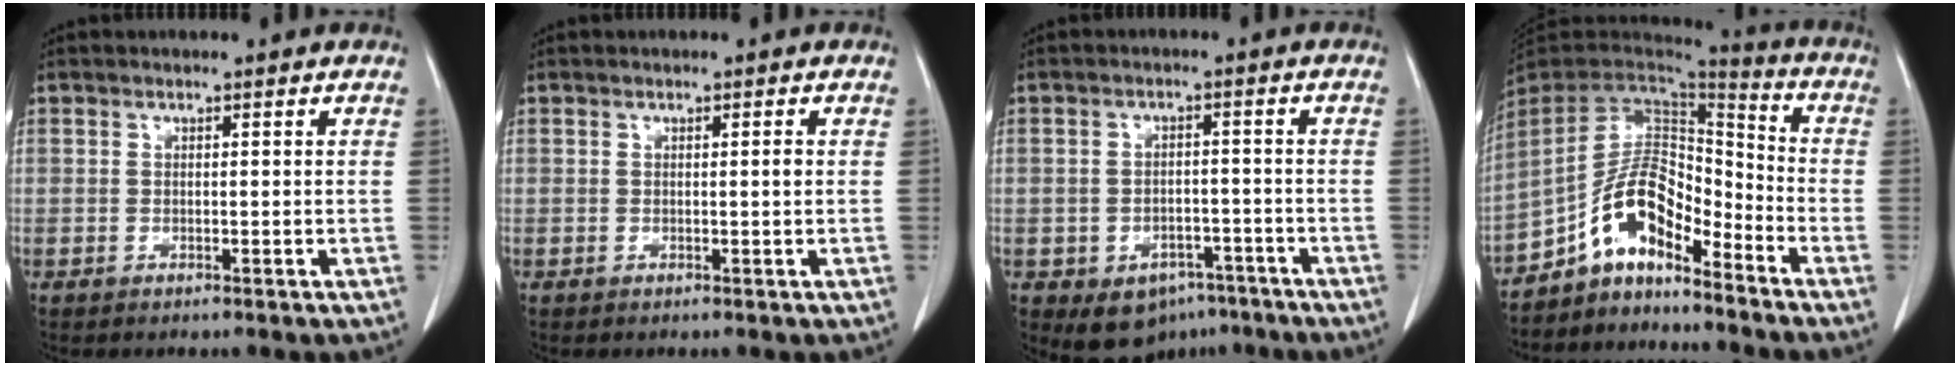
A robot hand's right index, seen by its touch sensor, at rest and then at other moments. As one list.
[{"total": 0.7, "force": [0.1, 0.0, 0.7], "torque": [-0.012, -0.001, 0.001]}, {"total": 7.8, "force": [-4.9, 5.3, 3.1], "torque": [-0.039, 0.012, -0.060]}, {"total": 10.7, "force": [-7.7, 3.9, 6.3], "torque": [-0.115, 0.032, -0.141]}]